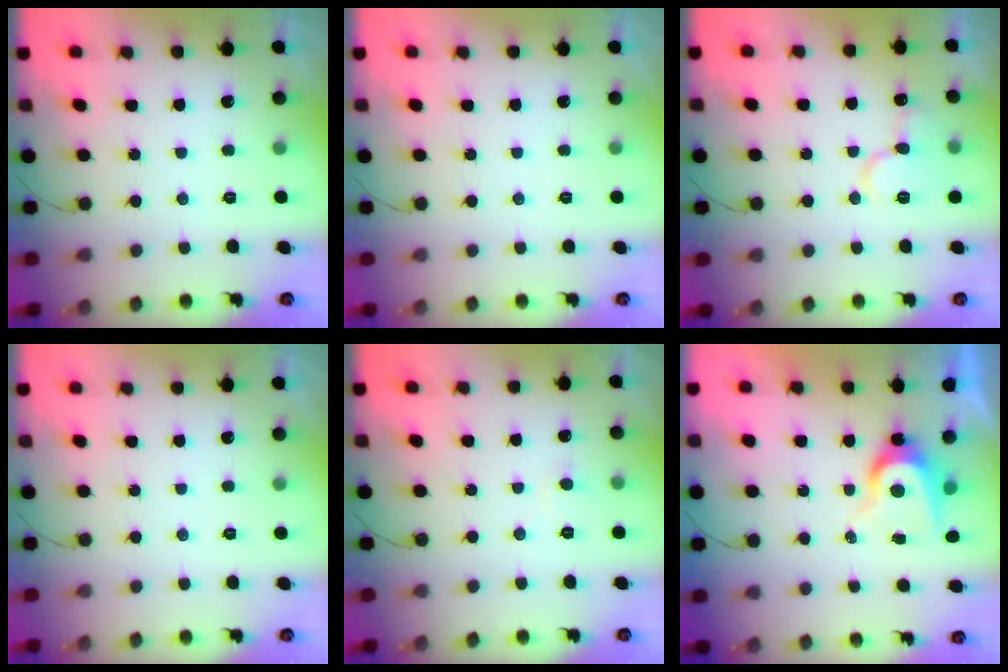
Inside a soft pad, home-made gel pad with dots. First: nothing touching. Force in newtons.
{"total": 0.0}
{"total": 11.0, "press": 10.9, "slide": 1.5}
{"total": 0.0}
{"total": 4.4, "press": 4.4, "slide": 0.3}
{"total": 7.3, "press": 7.3, "slide": 0.6}